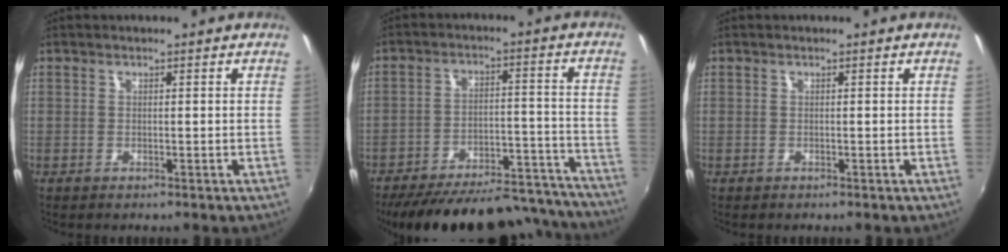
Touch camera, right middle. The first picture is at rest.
{"total": 29.6, "force": [-26.2, 8.6, 10.9], "torque": [-0.187, 0.026, -0.334]}
{"total": 0.0}